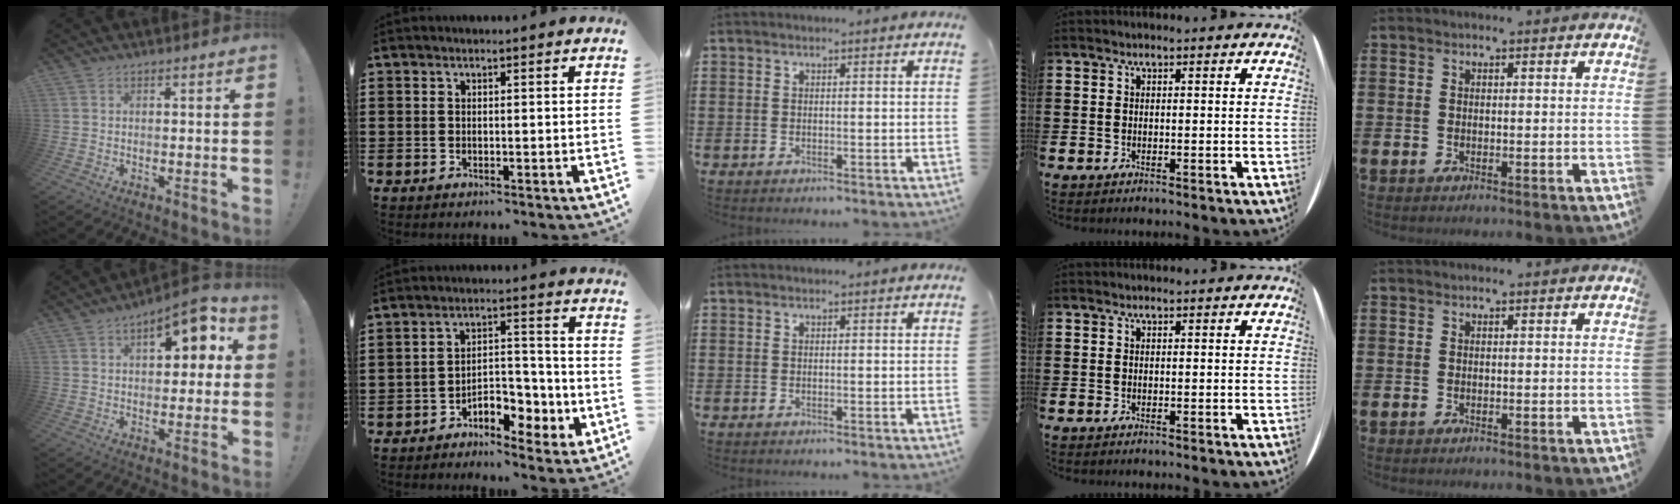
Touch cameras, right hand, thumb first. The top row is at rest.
{"thumb": {"total": 10.6, "force": [4.1, 5.3, 8.2], "torque": [-0.099, -0.014, 0.064]}, "index": {"total": 6.1, "force": [-3.6, 3.3, 3.7], "torque": [-0.054, 0.018, -0.068]}}